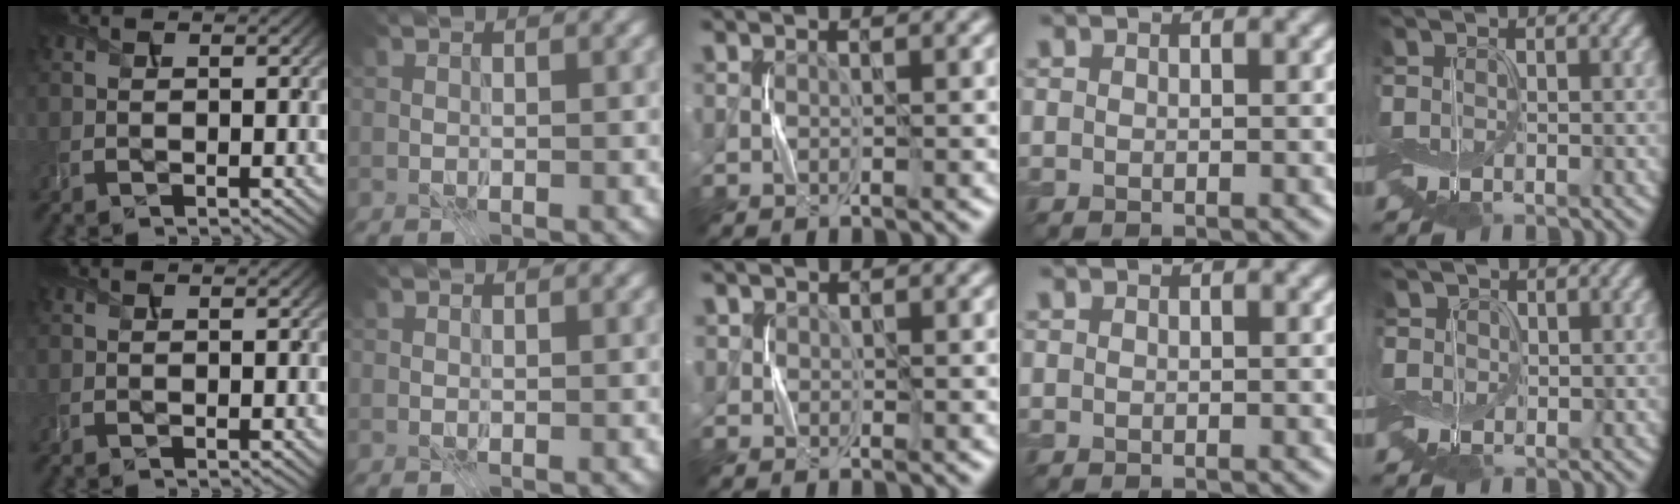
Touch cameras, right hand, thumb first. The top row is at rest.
{"middle": {"total": 0.8, "force": [0.3, 0.7, 0.2], "torque": [-0.001, -0.002, 0.006]}, "little": {"total": 0.9, "force": [0.3, 0.8, -0.2], "torque": [0.003, -0.002, -0.002]}}